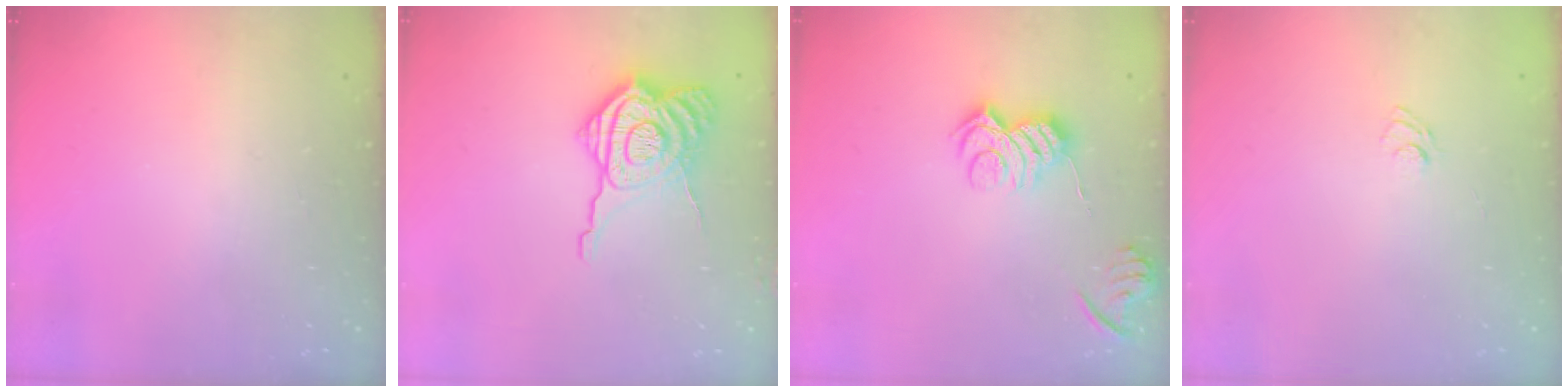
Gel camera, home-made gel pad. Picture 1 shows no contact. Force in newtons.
{"total": 12.9, "press": 12.8, "slide": 1.3}
{"total": 10.7, "press": 10.7, "slide": 0.3}
{"total": 3.7, "press": 3.5, "slide": 1.3}